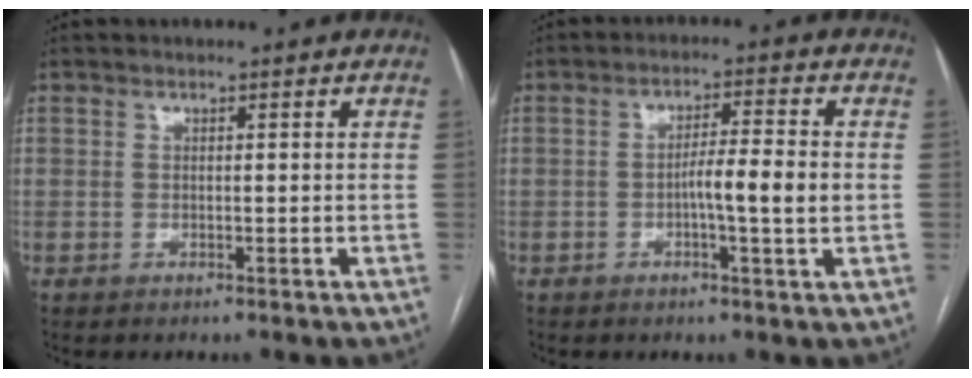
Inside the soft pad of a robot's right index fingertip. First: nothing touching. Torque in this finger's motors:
{"motor_torque": [0.78, 0.29, 0.19, 0.10]}